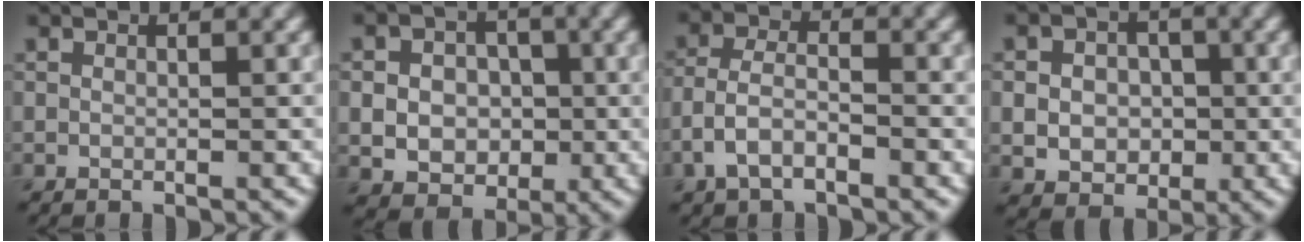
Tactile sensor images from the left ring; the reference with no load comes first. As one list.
[{"total": 6.4, "force": [0.0, 5.3, 3.6], "torque": [-0.053, 0.012, -0.013]}, {"total": 3.5, "force": [-1.9, 1.7, 2.5], "torque": [-0.050, 0.006, -0.044]}, {"total": 5.5, "force": [0.0, 4.5, 3.1], "torque": [-0.047, 0.006, -0.011]}]